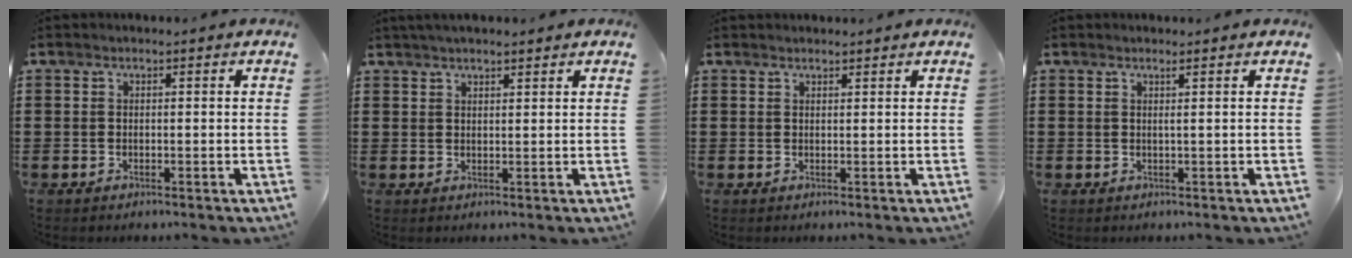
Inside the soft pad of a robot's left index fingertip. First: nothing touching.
{"total": 2.0, "force": [1.8, 0.3, 0.8], "torque": [-0.019, 0.006, 0.035]}
{"total": 1.0, "force": [1.0, 0.2, 0.1], "torque": [-0.004, 0.000, 0.020]}
{"total": 0.9, "force": [0.3, -0.4, 0.7], "torque": [-0.013, -0.006, 0.005]}